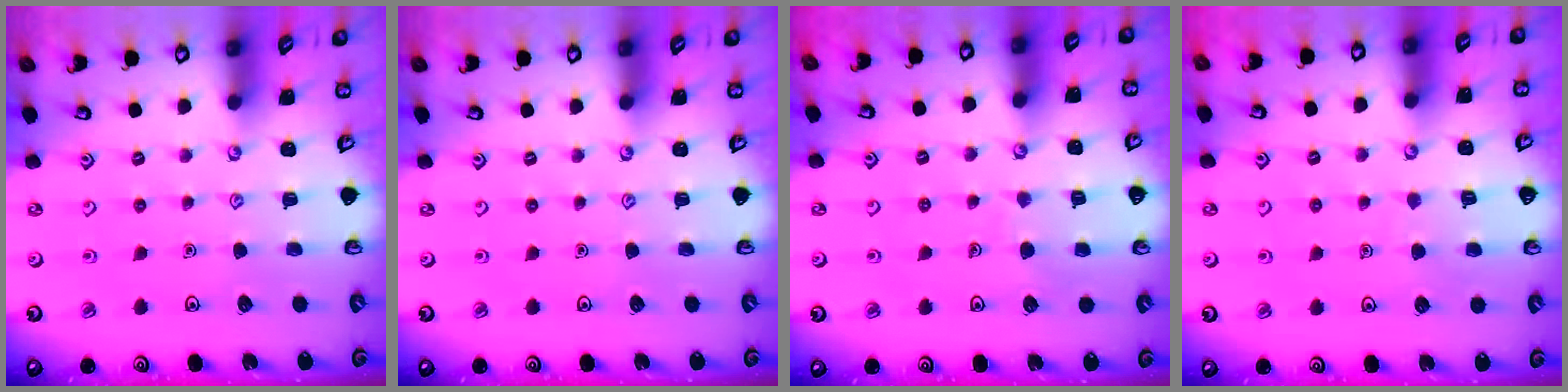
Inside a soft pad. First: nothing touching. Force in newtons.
{"total": 0.0}
{"total": 4.4, "press": 4.4, "slide": 0.3}
{"total": 5.0, "press": 4.9, "slide": 0.4}